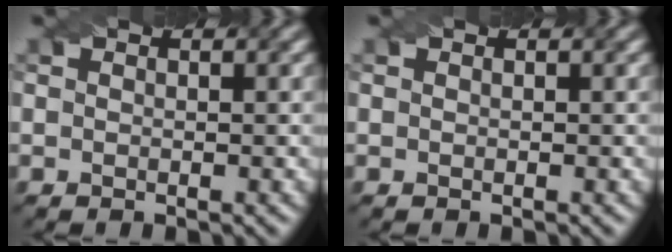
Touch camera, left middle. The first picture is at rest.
{"total": 0.0}